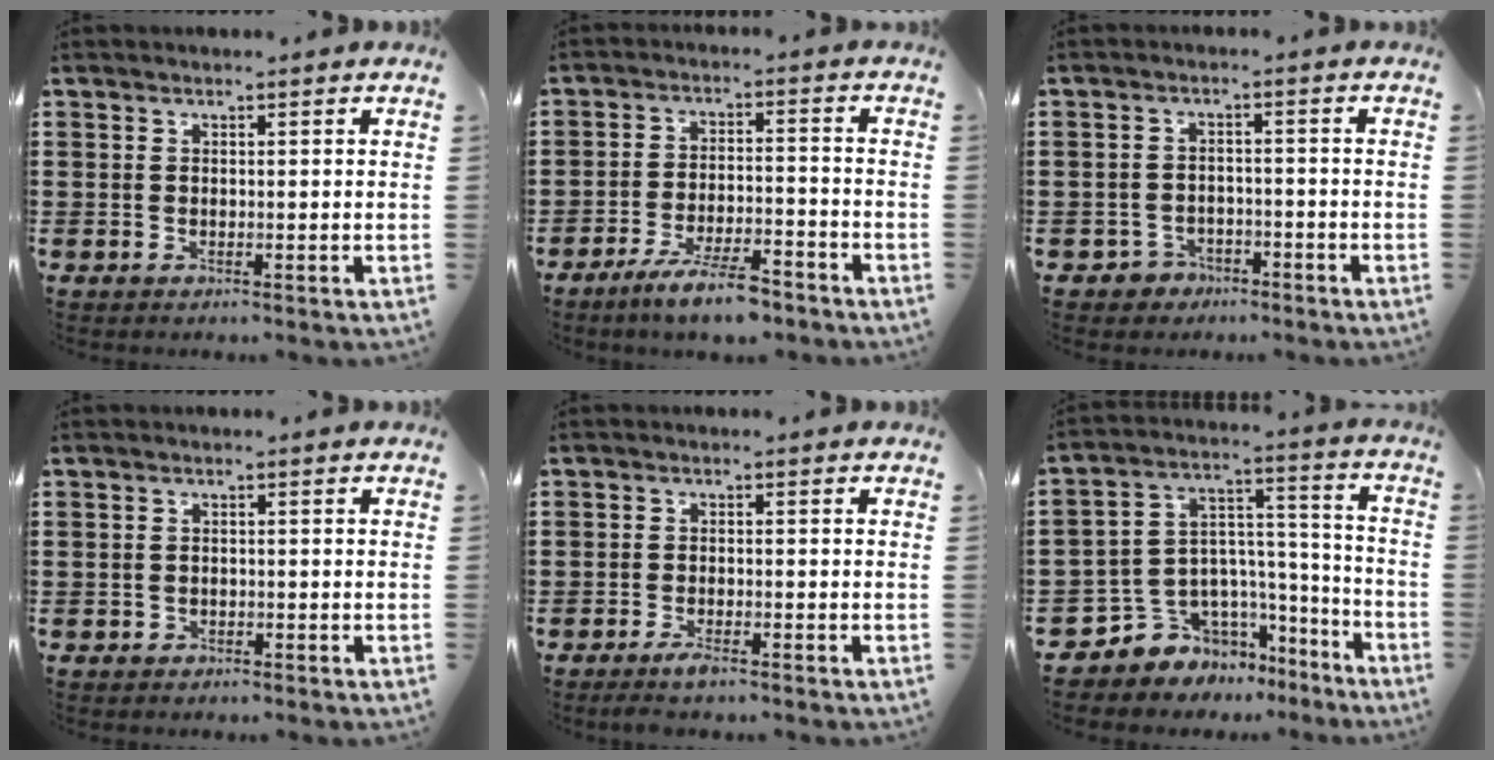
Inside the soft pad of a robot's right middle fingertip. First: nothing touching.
{"total": 7.0, "force": [-5.7, 1.1, 4.0], "torque": [-0.082, -0.005, -0.107]}
{"total": 2.6, "force": [-2.3, 1.3, 0.0], "torque": [-0.011, 0.003, -0.050]}
{"total": 0.9, "force": [-0.7, 0.6, 0.0], "torque": [-0.002, 0.002, -0.016]}
{"total": 2.4, "force": [-1.5, 0.4, 1.8], "torque": [-0.038, -0.004, -0.029]}
{"total": 6.7, "force": [-4.5, 5.0, -0.1], "torque": [-0.031, -0.007, -0.083]}